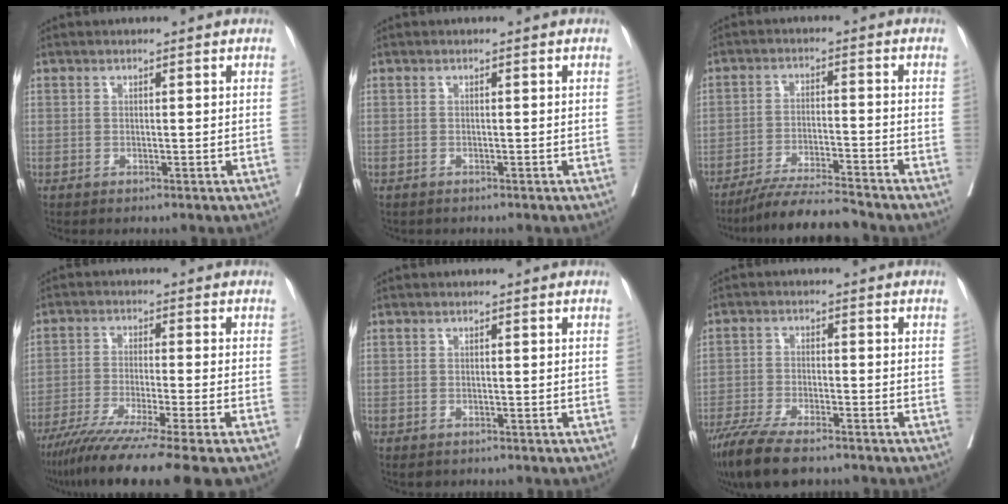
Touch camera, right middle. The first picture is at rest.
{"total": 0.9, "force": [-0.8, 0.3, 0.1], "torque": [-0.010, -0.001, -0.016]}
{"total": 9.1, "force": [-8.5, -0.5, 3.2], "torque": [-0.046, -0.016, -0.149]}
{"total": 14.4, "force": [-11.2, -1.6, 8.9], "torque": [-0.141, -0.051, -0.178]}
{"total": 1.7, "force": [-1.4, 0.7, 0.6], "torque": [-0.007, -0.004, -0.017]}
{"total": 10.6, "force": [-8.2, 2.4, 6.2], "torque": [-0.105, -0.024, -0.140]}